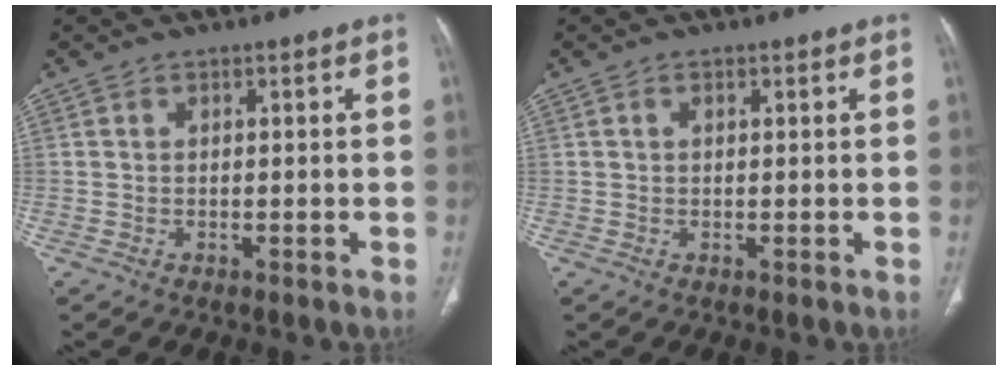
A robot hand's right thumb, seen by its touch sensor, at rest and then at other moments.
{"total": 0.6, "force": [0.2, 0.3, 0.4], "torque": [-0.009, 0.001, 0.004]}